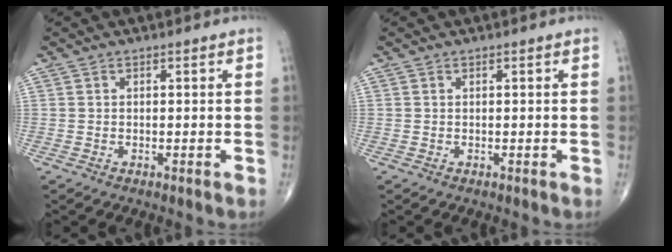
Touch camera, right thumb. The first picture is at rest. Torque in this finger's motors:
{"motor_torque": [0.16, 0.10, 0.04, 0.15, 0.06]}